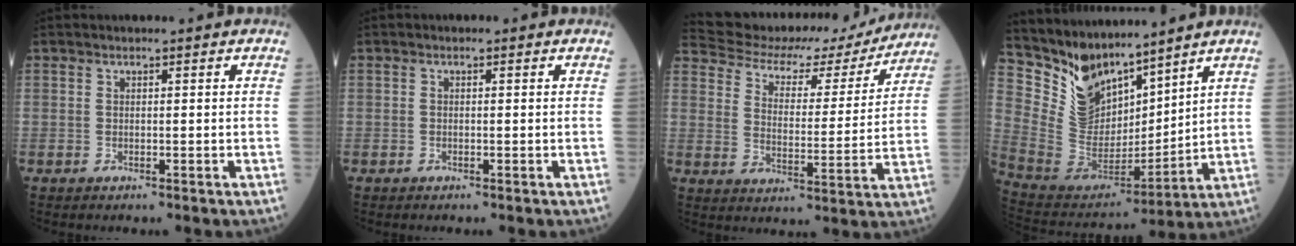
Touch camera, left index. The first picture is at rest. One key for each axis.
{"total": 0.0}
{"total": 18.4, "fx": 17.0, "fy": 5.3, "fz": 4.4, "tx": -0.071, "ty": -0.001, "tz": 0.229}
{"total": 12.7, "fx": 11.1, "fy": 4.7, "fz": 3.9, "tx": -0.096, "ty": 0.011, "tz": 0.233}